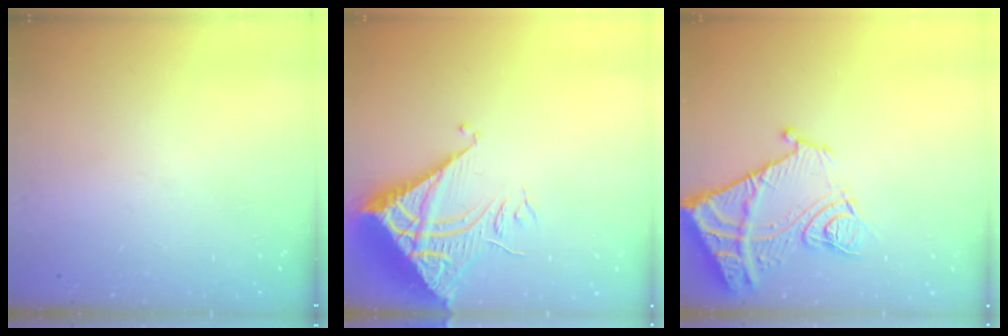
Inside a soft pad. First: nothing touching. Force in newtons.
{"total": 11.2, "press": 11.2, "slide": 0.9}
{"total": 17.2, "press": 17.1, "slide": 2.0}